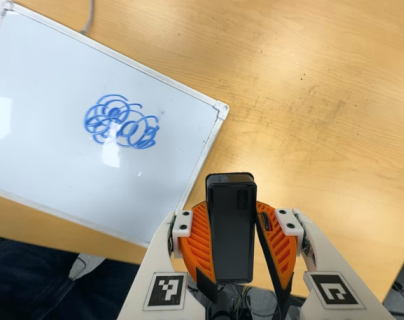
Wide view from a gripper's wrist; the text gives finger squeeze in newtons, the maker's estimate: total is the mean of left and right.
{"total": 6.7, "left": 6.8, "right": 6.6}